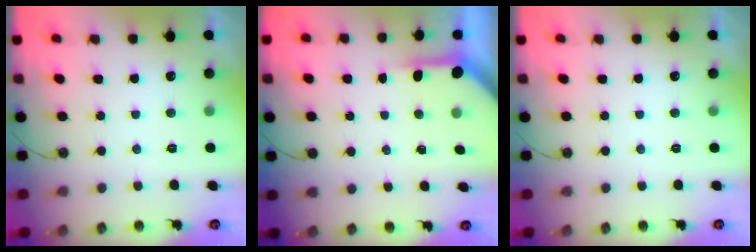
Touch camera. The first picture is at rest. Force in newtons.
{"total": 3.9, "press": 3.8, "slide": 0.4}
{"total": 0.0}